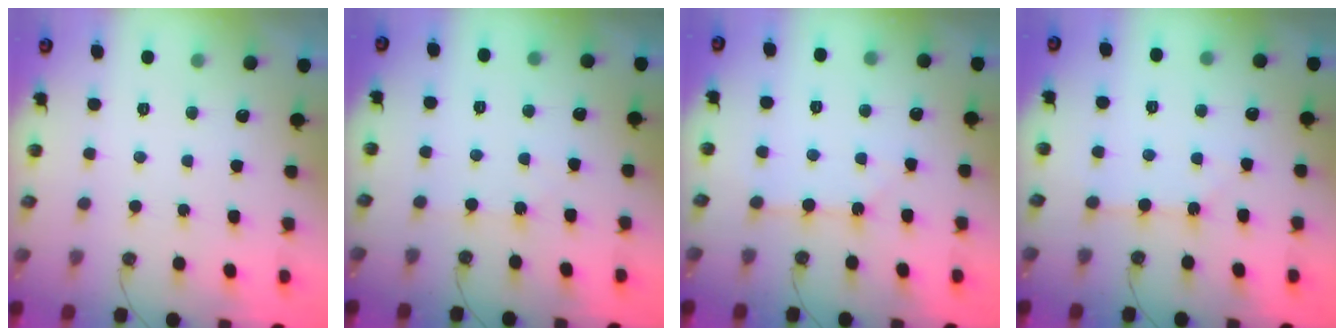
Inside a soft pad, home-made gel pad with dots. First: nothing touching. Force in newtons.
{"total": 1.5, "press": 1.4, "slide": 0.3}
{"total": 2.1, "press": 2.1, "slide": 0.3}
{"total": 2.1, "press": 2.1, "slide": 0.4}